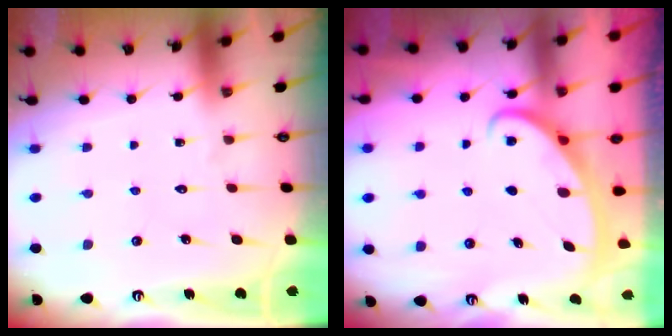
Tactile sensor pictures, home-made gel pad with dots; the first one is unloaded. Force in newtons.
{"total": 2.6, "press": 2.6, "slide": 0.5}